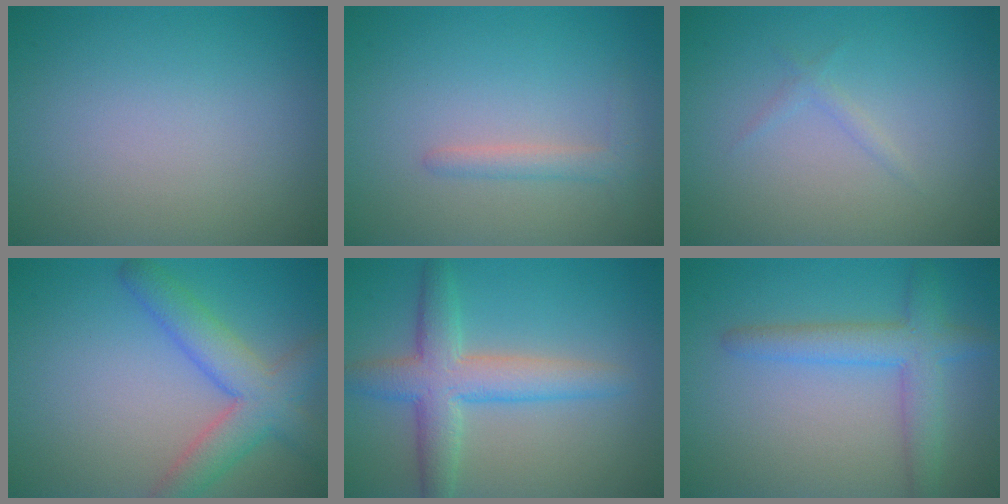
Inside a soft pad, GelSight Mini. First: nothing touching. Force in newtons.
{"total": 1.5, "press": 1.5, "slide": 0.2}
{"total": 0.8, "press": 0.8, "slide": 0.1}
{"total": 5.4, "press": 5.4, "slide": 0.3}
{"total": 5.3, "press": 5.3, "slide": 0.2}
{"total": 3.9, "press": 3.9, "slide": 0.2}